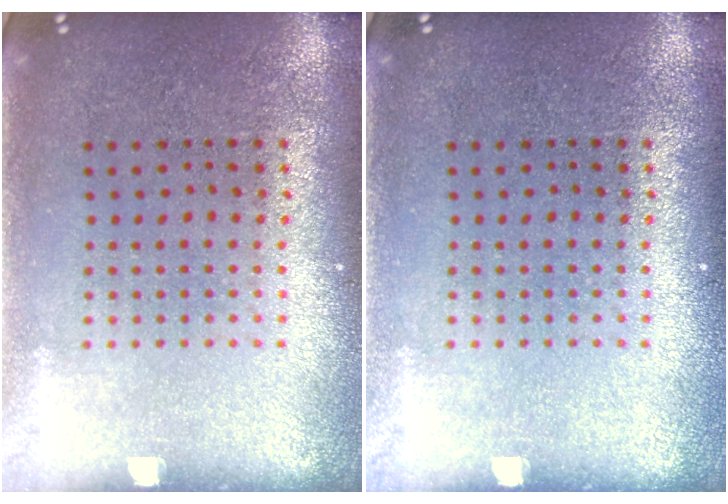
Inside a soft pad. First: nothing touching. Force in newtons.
{"total": 0.0}